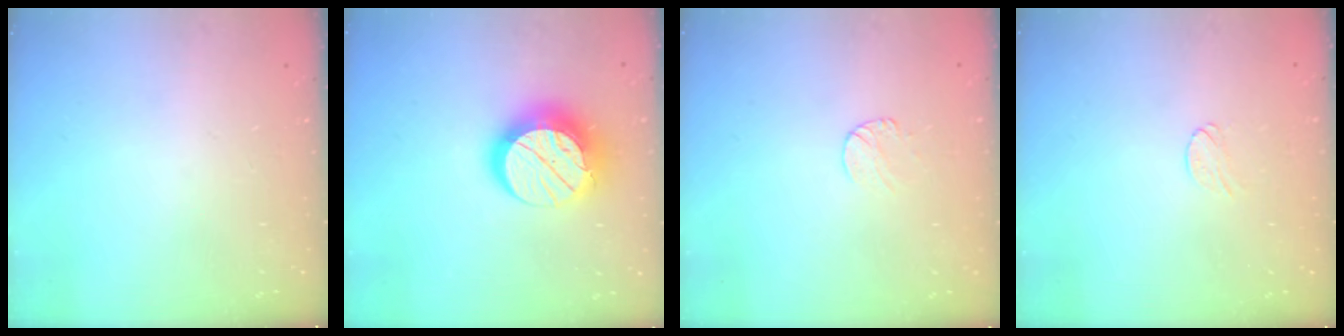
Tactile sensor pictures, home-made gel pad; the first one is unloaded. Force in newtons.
{"total": 14.5, "press": 14.4, "slide": 1.0}
{"total": 5.0, "press": 5.0, "slide": 0.5}
{"total": 4.7, "press": 4.6, "slide": 0.4}